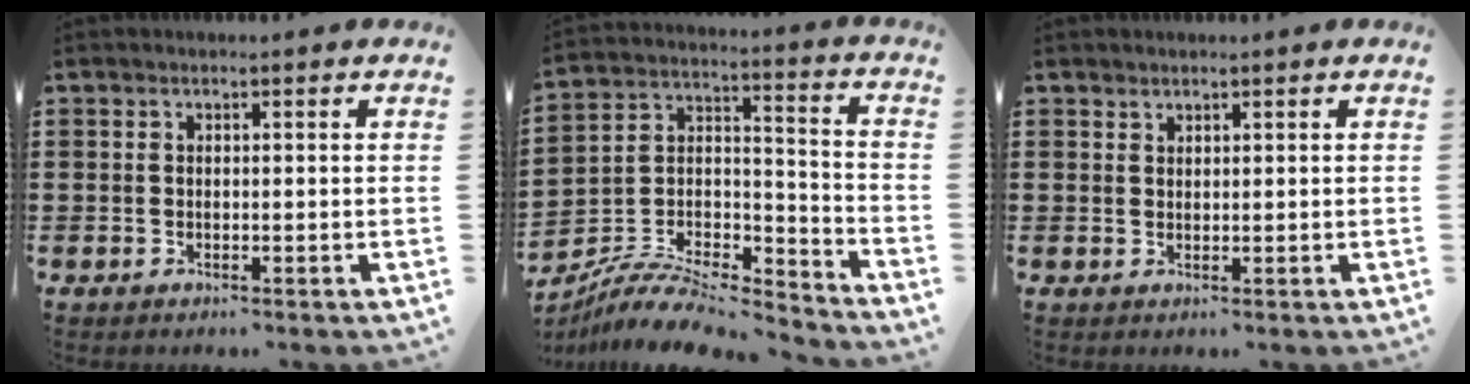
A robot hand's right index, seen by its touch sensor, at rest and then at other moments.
{"total": 8.6, "force": [-7.6, 2.6, 3.0], "torque": [-0.062, 0.009, -0.150]}
{"total": 1.0, "force": [1.0, 0.3, -0.1], "torque": [0.000, 0.000, 0.020]}